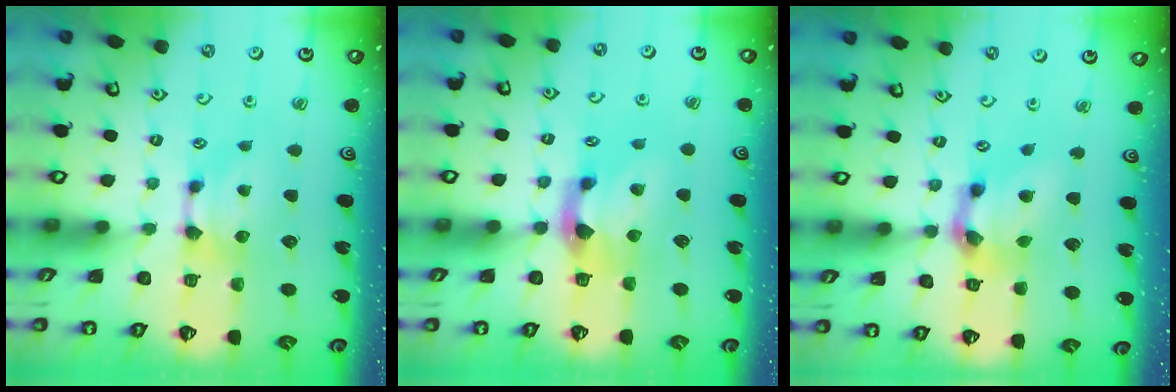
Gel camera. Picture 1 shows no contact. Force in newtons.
{"total": 2.9, "press": 2.6, "slide": 1.5}
{"total": 5.9, "press": 5.5, "slide": 2.1}